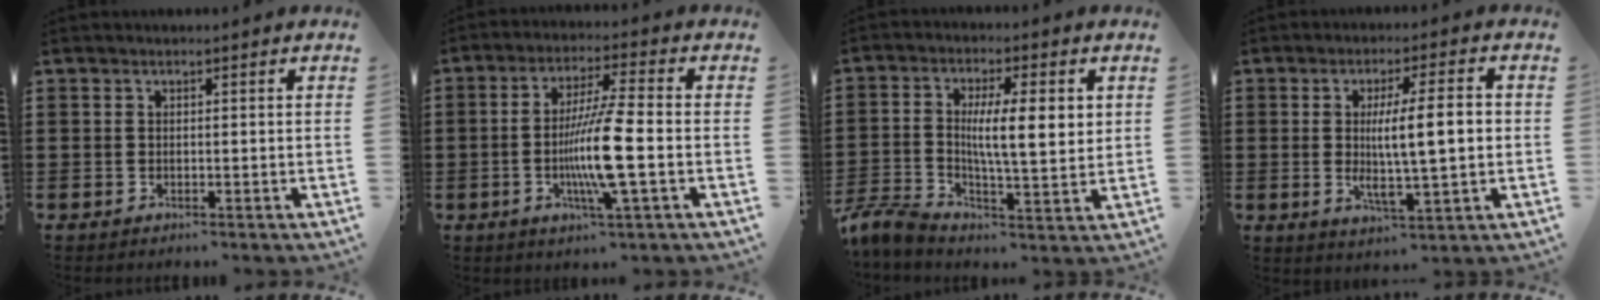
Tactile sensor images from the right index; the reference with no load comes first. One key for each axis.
{"total": 10.3, "fx": -2.3, "fy": 0.4, "fz": 10.0, "tx": -0.202, "ty": -0.020, "tz": -0.052}
{"total": 9.3, "fx": 1.1, "fy": 3.0, "fz": 8.7, "tx": -0.154, "ty": 0.007, "tz": 0.016}
{"total": 10.3, "fx": 0.6, "fy": 2.3, "fz": 10.0, "tx": -0.163, "ty": -0.001, "tz": 0.006}